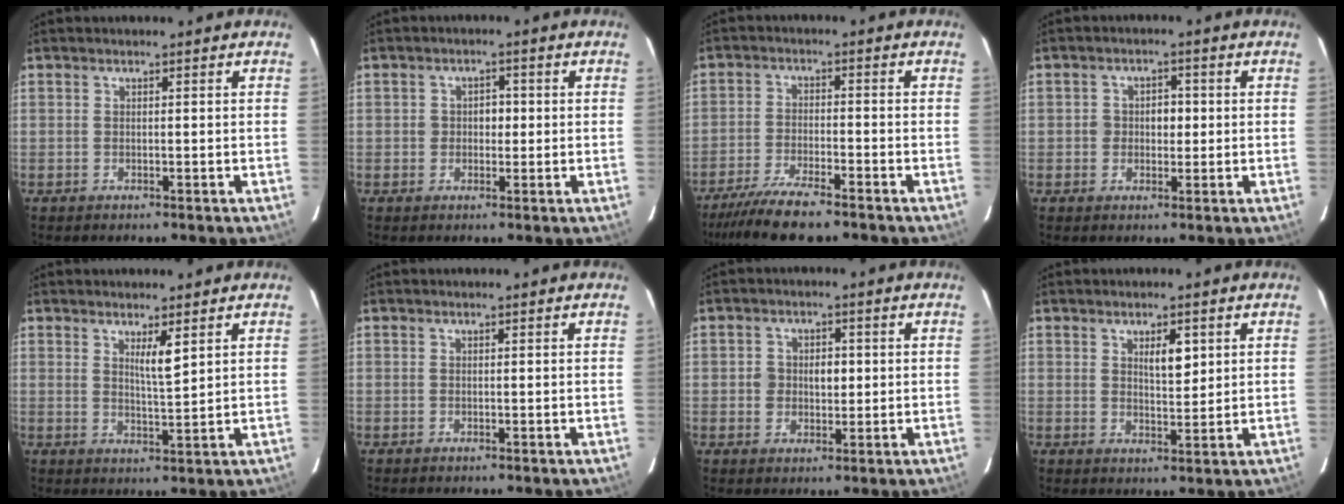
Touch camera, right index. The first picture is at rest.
{"total": 2.9, "force": [0.0, 2.1, 2.0], "torque": [-0.027, 0.010, 0.001]}
{"total": 8.5, "force": [-7.0, 0.9, 4.7], "torque": [-0.081, -0.023, -0.122]}
{"total": 3.8, "force": [0.1, 2.7, 2.7], "torque": [-0.037, 0.015, 0.004]}
{"total": 3.3, "force": [1.8, 0.0, 2.8], "torque": [-0.052, -0.011, 0.034]}
{"total": 0.0}
{"total": 4.6, "force": [0.3, 3.4, 3.1], "torque": [-0.040, 0.012, 0.010]}
{"total": 3.8, "force": [1.6, 1.2, 3.2], "torque": [-0.054, -0.001, 0.029]}